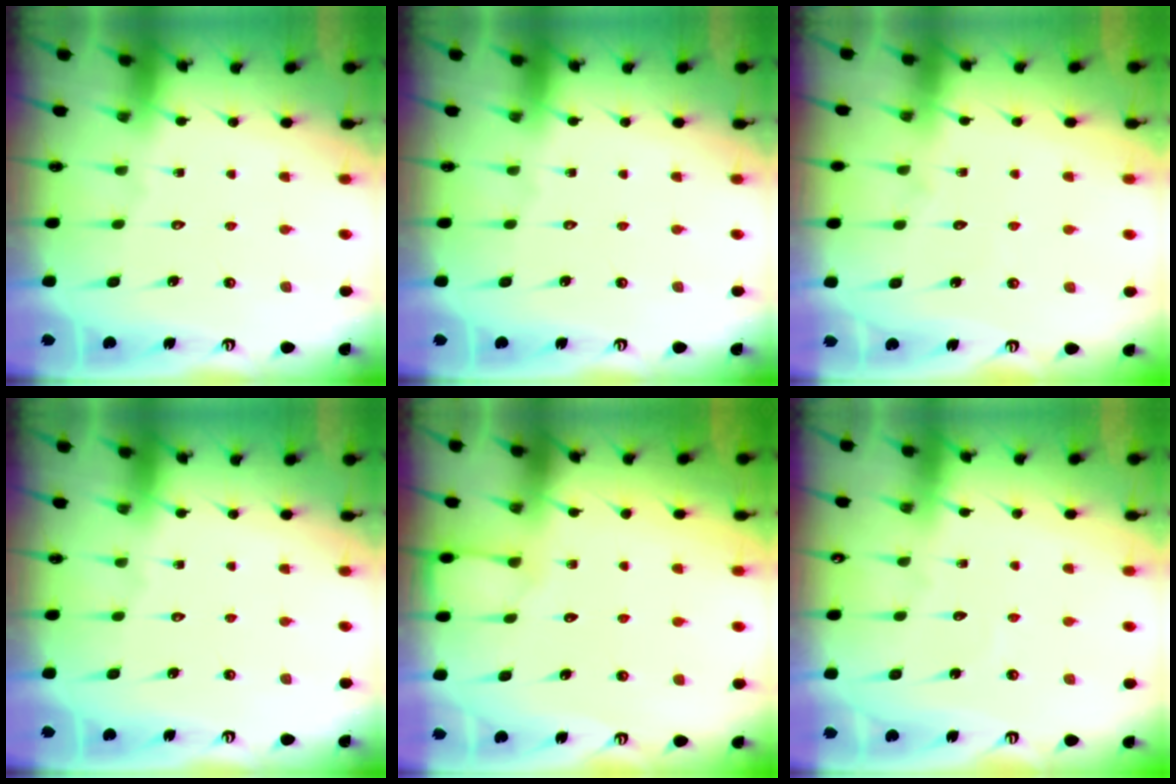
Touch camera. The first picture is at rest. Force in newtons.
{"total": 0.0}
{"total": 4.1, "press": 4.1, "slide": 0.5}
{"total": 0.0}
{"total": 2.9, "press": 2.9, "slide": 0.5}
{"total": 2.7, "press": 2.7, "slide": 0.2}